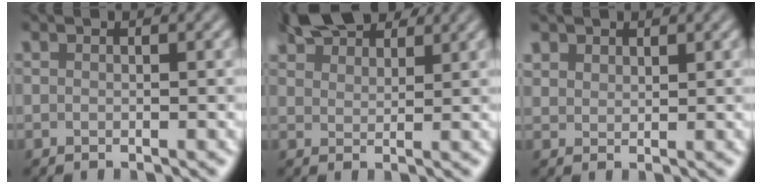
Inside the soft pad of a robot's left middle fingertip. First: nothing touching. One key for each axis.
{"total": 6.3, "fx": 5.3, "fy": 2.3, "fz": 2.5, "tx": -0.049, "ty": 0.017, "tz": 0.084}
{"total": 1.7, "fx": 1.4, "fy": 1.0, "fz": 0.3, "tx": -0.013, "ty": -0.006, "tz": 0.034}